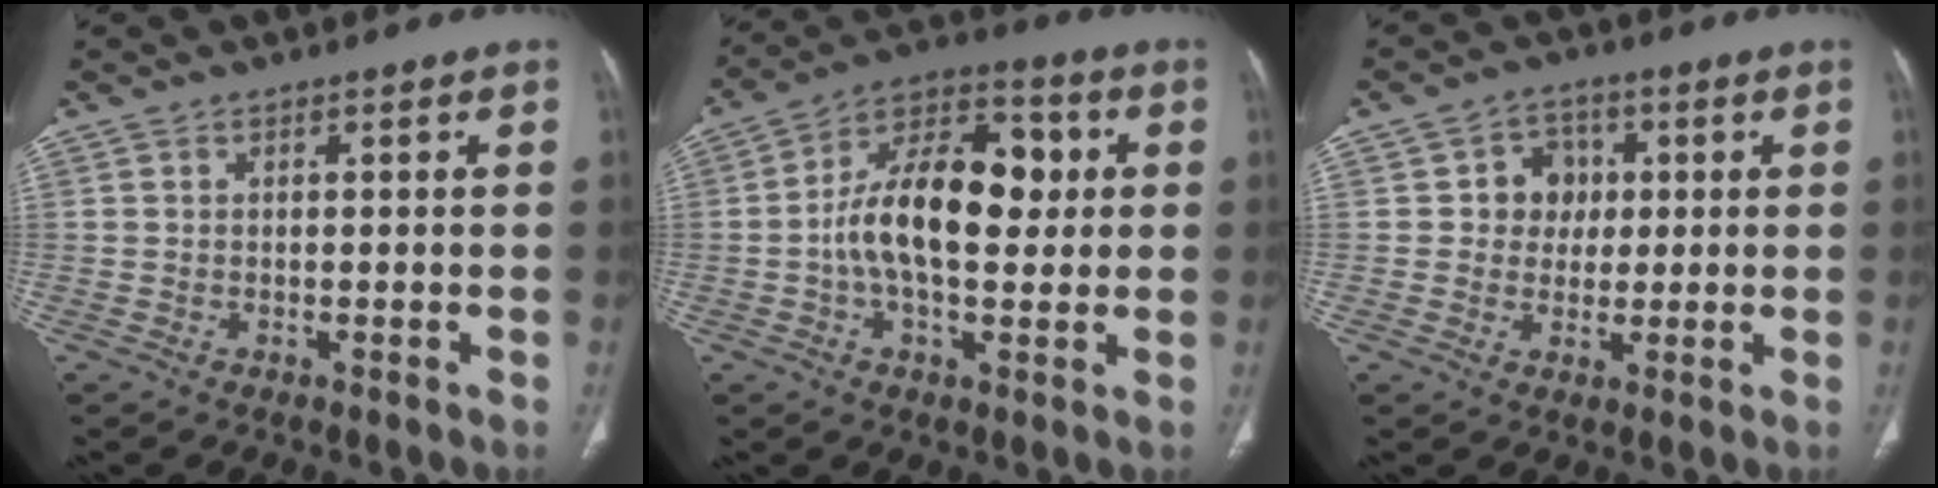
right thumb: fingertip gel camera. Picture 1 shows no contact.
{"total": 17.2, "force": [0.9, 9.4, 14.4], "torque": [-0.223, 0.030, 0.008]}
{"total": 8.9, "force": [1.3, 7.7, 4.3], "torque": [-0.021, 0.004, 0.016]}